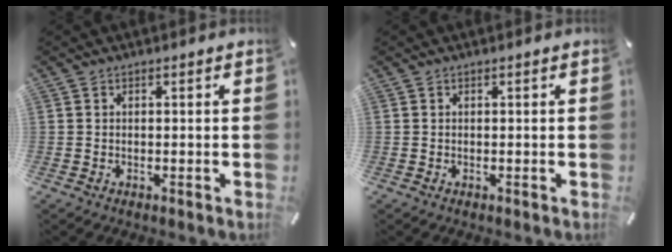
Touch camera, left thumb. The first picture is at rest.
{"total": 0.0}